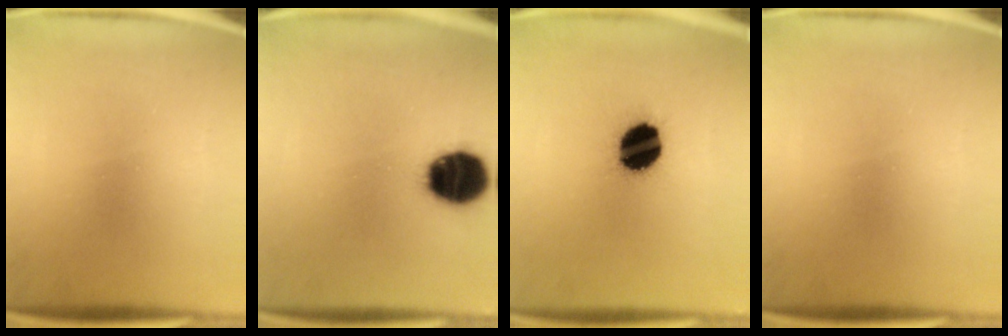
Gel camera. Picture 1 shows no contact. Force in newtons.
{"total": 14.9}
{"total": 14.7}
{"total": 0.0}